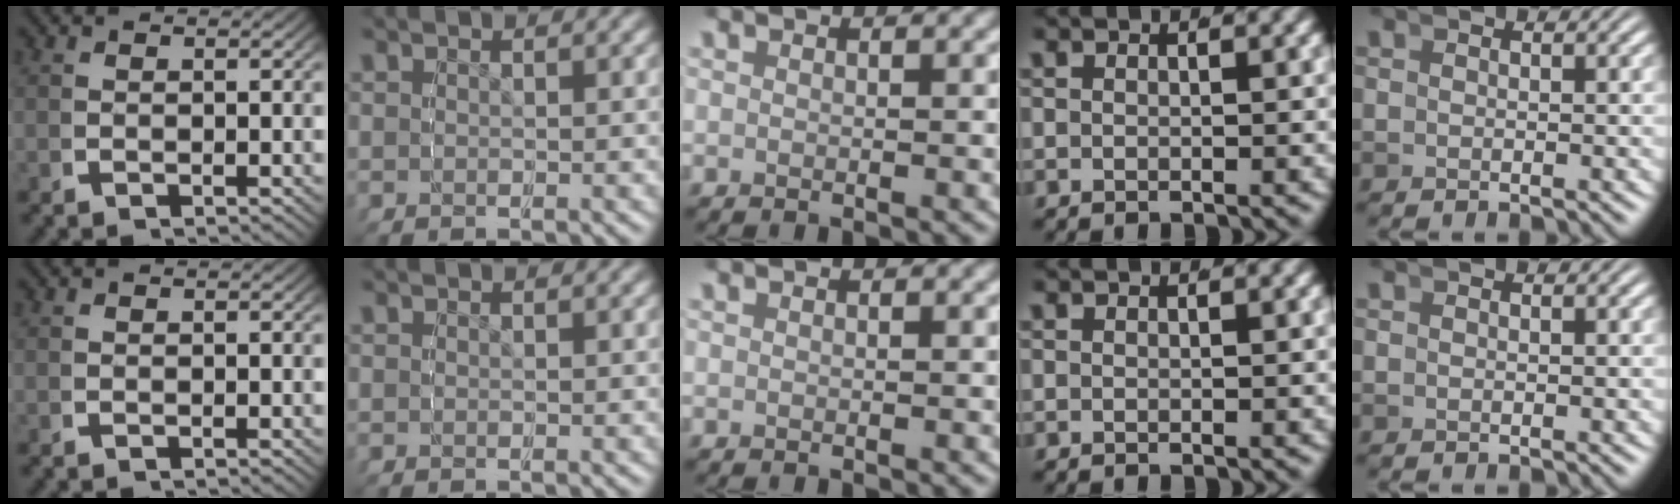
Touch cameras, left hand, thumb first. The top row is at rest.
{}